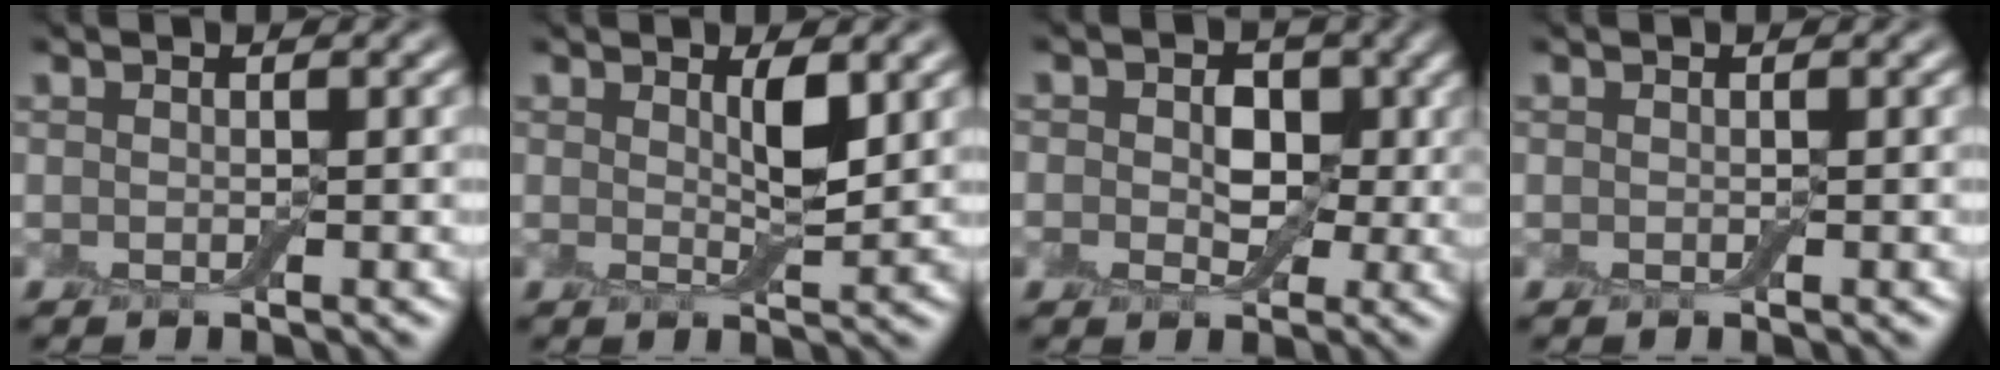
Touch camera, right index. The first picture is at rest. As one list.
[{"total": 1.5, "force": [1.0, 0.1, 1.2], "torque": [-0.023, -0.003, 0.017]}, {"total": 4.0, "force": [0.1, 3.1, 2.5], "torque": [-0.025, -0.001, -0.012]}, {"total": 0.0}]